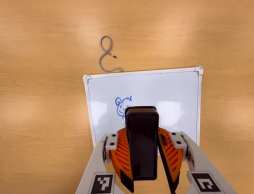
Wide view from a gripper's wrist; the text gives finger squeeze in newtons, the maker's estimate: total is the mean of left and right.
{"total": 11.3, "left": 9.7, "right": 12.9}